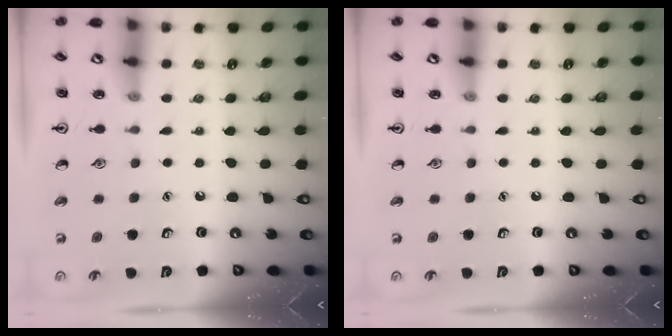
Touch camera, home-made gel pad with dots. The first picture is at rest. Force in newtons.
{"total": 0.0}